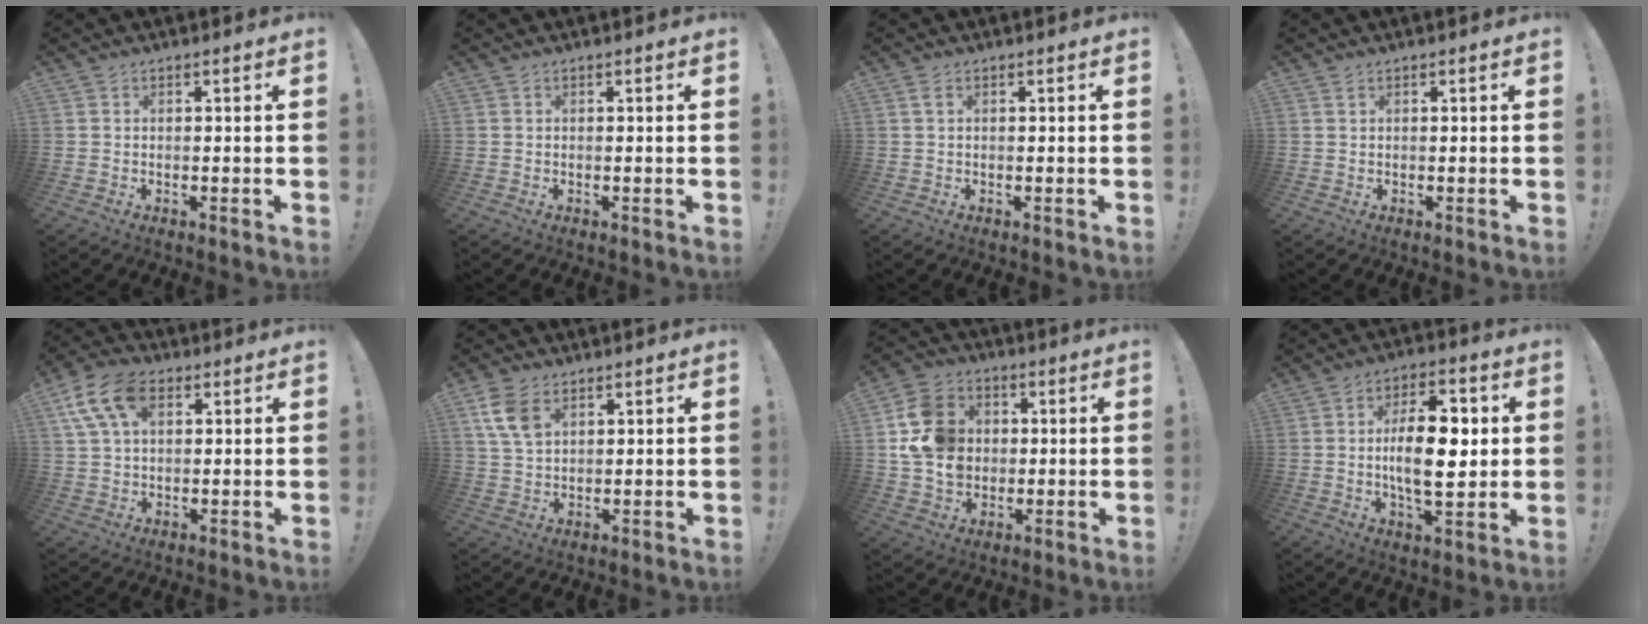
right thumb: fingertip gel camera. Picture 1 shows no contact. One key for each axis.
{"total": 0.0}
{"total": 1.4, "fx": 0.4, "fy": 0.4, "fz": 1.3, "tx": -0.024, "ty": 0.001, "tz": 0.006}
{"total": 0.7, "fx": 0.4, "fy": 0.2, "fz": 0.5, "tx": -0.007, "ty": -0.001, "tz": 0.007}
{"total": 13.3, "fx": 5.2, "fy": 8.1, "fz": 9.2, "tx": -0.175, "ty": -0.003, "tz": 0.101}
{"total": 8.4, "fx": 4.0, "fy": 5.2, "fz": 5.1, "tx": -0.101, "ty": -0.006, "tz": 0.081}
{"total": 15.8, "fx": 1.2, "fy": 13.4, "fz": 8.2, "tx": -0.139, "ty": 0.008, "tz": 0.031}
{"total": 15.5, "fx": 0.7, "fy": 7.4, "fz": 13.7, "tx": -0.218, "ty": -0.006, "tz": 0.001}